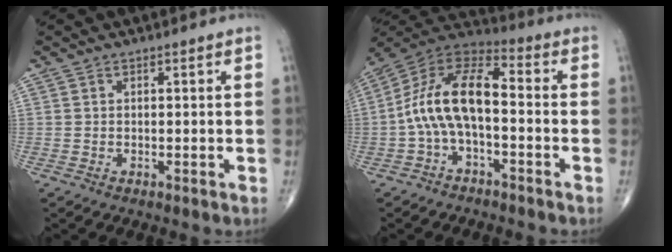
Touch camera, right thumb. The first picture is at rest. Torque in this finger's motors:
{"motor_torque": [0.40, 0.34, 1.30, -0.34, 0.17]}